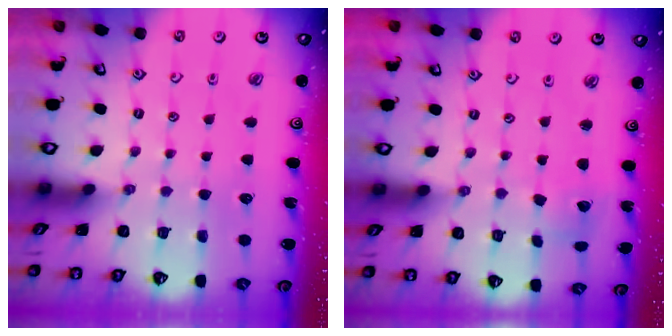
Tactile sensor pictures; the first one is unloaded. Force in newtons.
{"total": 2.4, "press": 2.4, "slide": 0.3}